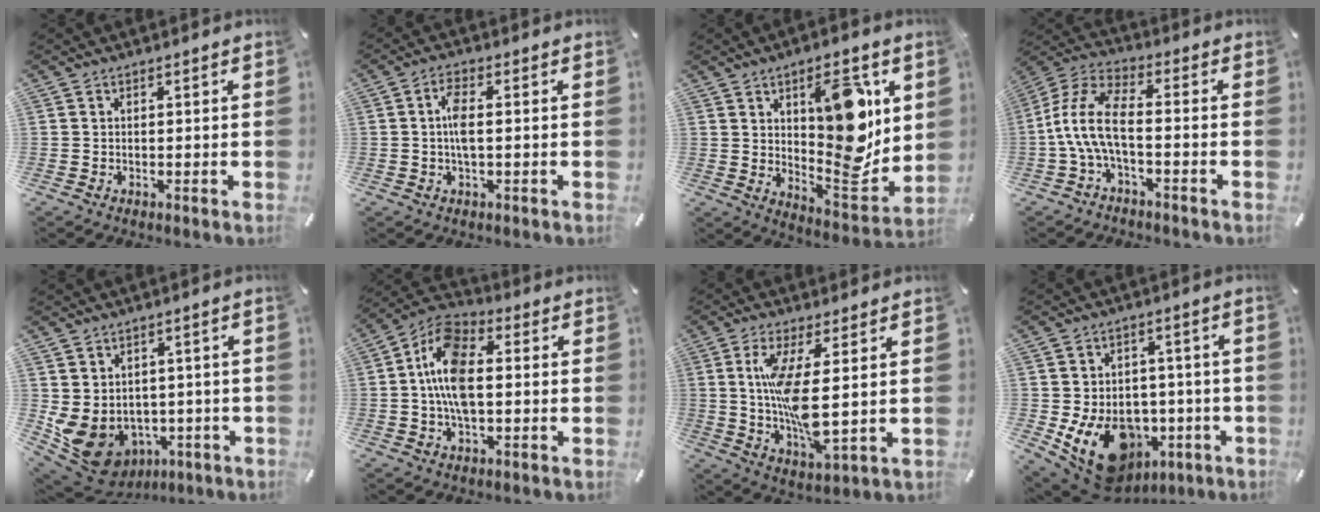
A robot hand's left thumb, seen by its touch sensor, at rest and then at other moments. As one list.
[{"total": 4.8, "force": [-0.2, 1.6, 4.5], "torque": [-0.091, 0.002, -0.006]}, {"total": 16.0, "force": [5.8, 7.7, 12.8], "torque": [-0.141, -0.048, 0.096]}, {"total": 10.9, "force": [-2.5, 4.9, 9.5], "torque": [-0.201, 0.000, -0.047]}, {"total": 8.6, "force": [-1.7, 7.7, 3.4], "torque": [-0.073, -0.012, -0.027]}, {"total": 12.2, "force": [-0.4, 6.9, 10.0], "torque": [-0.221, 0.003, -0.007]}, {"total": 12.6, "force": [1.5, 3.5, 12.0], "torque": [-0.250, -0.019, 0.023]}, {"total": 15.1, "force": [-5.3, 11.3, 8.5], "torque": [-0.137, 0.016, -0.075]}]